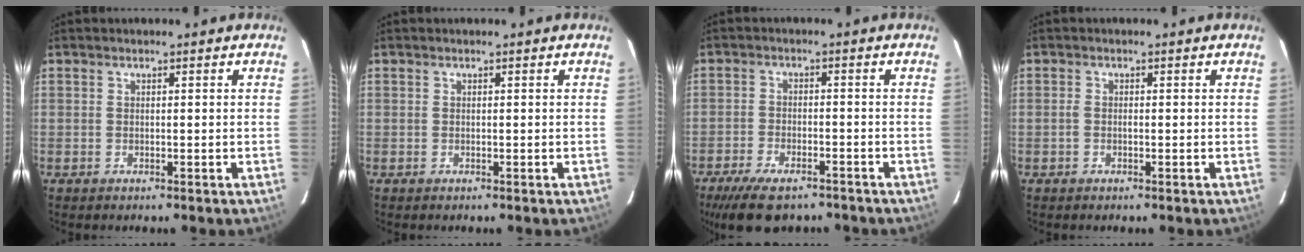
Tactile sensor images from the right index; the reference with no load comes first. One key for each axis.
{"total": 0.0}
{"total": 11.0, "fx": -8.4, "fy": 4.2, "fz": 5.7, "tx": -0.132, "ty": -0.019, "tz": -0.140}
{"total": 1.0, "fx": -0.3, "fy": 0.5, "fz": 0.8, "tx": -0.017, "ty": 0.002, "tz": -0.008}